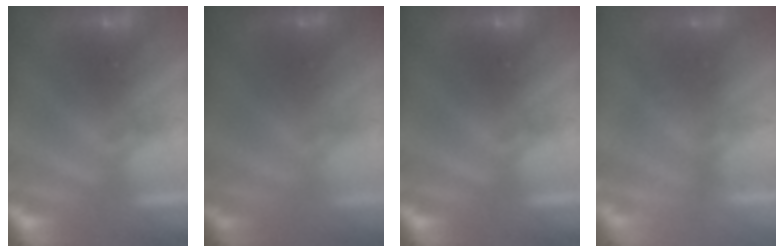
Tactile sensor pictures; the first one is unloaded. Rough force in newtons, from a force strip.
{"total": 1.1}
{"total": 0.0}
{"total": 2.3}